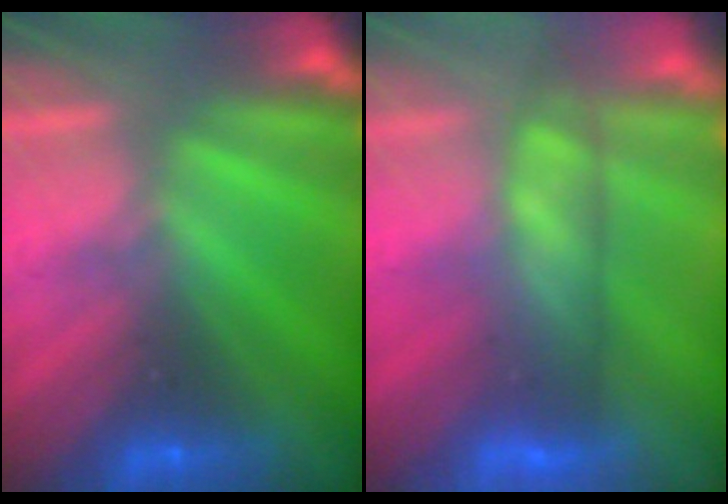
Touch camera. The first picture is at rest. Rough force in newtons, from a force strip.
{"total": 3.7}